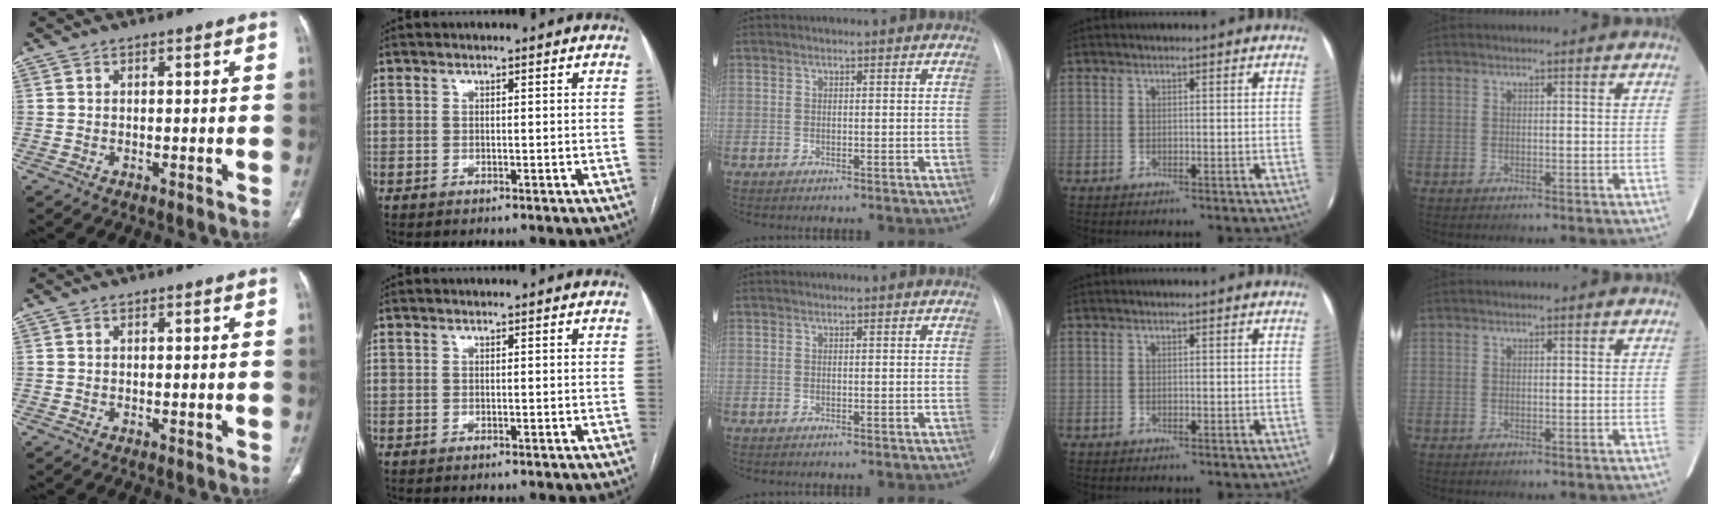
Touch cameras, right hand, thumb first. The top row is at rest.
{}